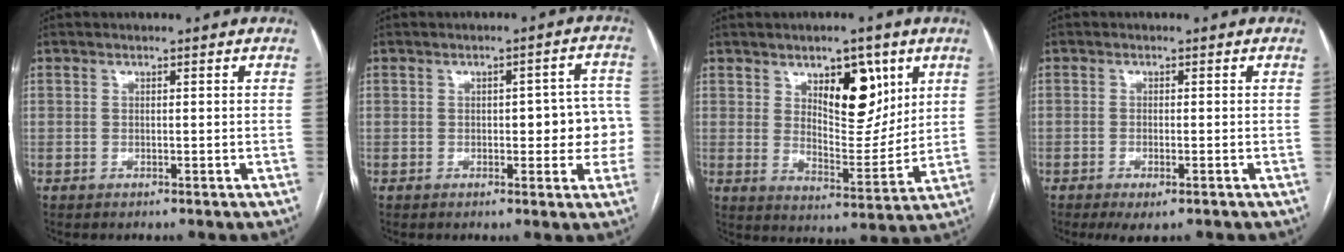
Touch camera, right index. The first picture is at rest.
{"total": 7.0, "force": [-0.6, 3.0, 6.3], "torque": [-0.055, 0.026, -0.006]}
{"total": 10.5, "force": [5.2, 4.5, 8.0], "torque": [-0.118, -0.005, 0.089]}
{"total": 3.2, "force": [-1.9, 0.8, 2.5], "torque": [-0.040, -0.007, -0.026]}